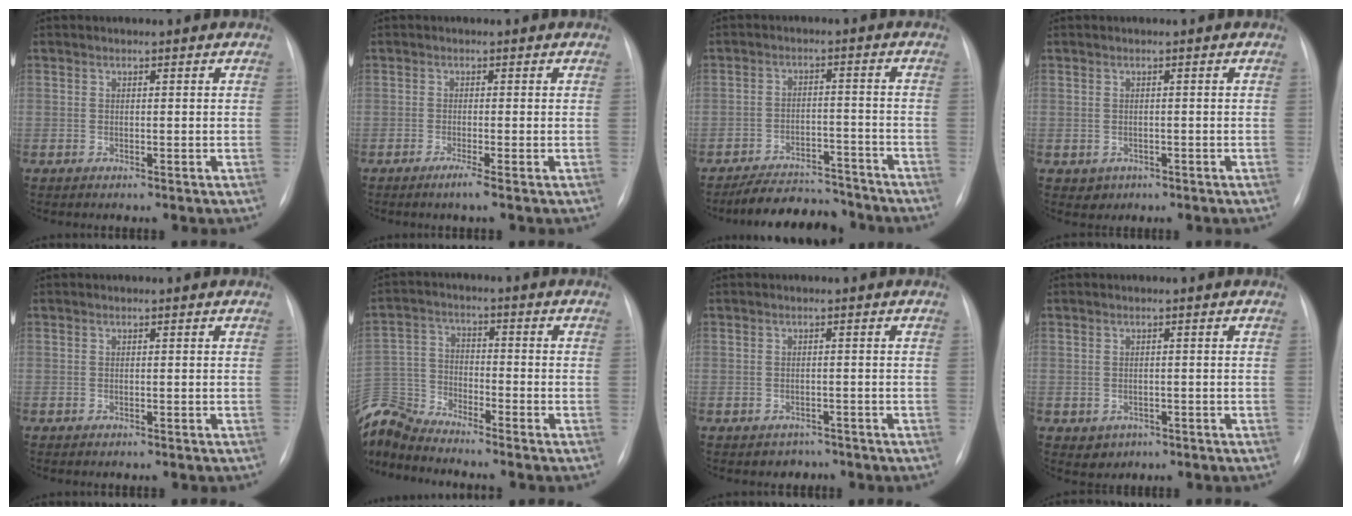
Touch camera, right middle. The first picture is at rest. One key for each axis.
{"total": 1.6, "fx": -1.0, "fy": -0.5, "fz": 1.2, "tx": -0.023, "ty": -0.005, "tz": -0.021}
{"total": 10.0, "fx": -9.3, "fy": 3.0, "fz": 2.0, "tx": -0.016, "ty": 0.011, "tz": -0.135}
{"total": 1.8, "fx": -0.8, "fy": 1.6, "fz": 0.3, "tx": -0.003, "ty": 0.005, "tz": -0.005}
{"total": 0.9, "fx": -0.8, "fy": 0.3, "fz": 0.4, "tx": -0.010, "ty": -0.002, "tz": -0.008}
{"total": 10.3, "fx": -10.2, "fy": 0.7, "fz": 0.9, "tx": -0.033, "ty": 0.018, "tz": -0.206}
{"total": 2.3, "fx": -1.7, "fy": 1.5, "fz": -0.2, "tx": -0.003, "ty": 0.009, "tz": -0.021}
{"total": 2.4, "fx": -1.0, "fy": 2.1, "fz": 0.6, "tx": -0.006, "ty": 0.005, "tz": -0.004}